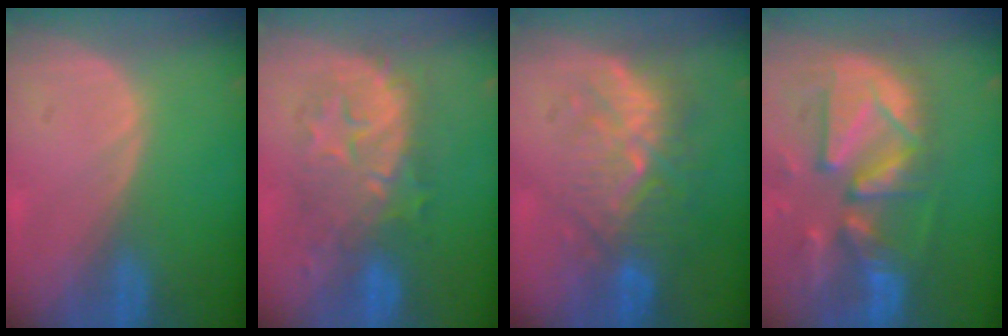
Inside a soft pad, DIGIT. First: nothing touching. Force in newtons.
{"total": 9.0, "press": 8.9, "slide": 1.1}
{"total": 9.4, "press": 9.0, "slide": 2.6}
{"total": 13.3, "press": 11.4, "slide": 6.9}